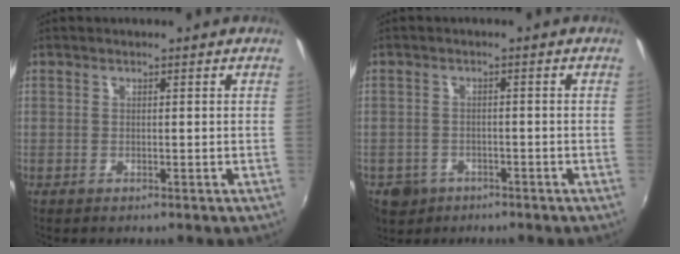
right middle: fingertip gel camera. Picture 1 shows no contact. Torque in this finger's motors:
{"motor_torque": [0.29, -0.29, 0.33, 0.07]}